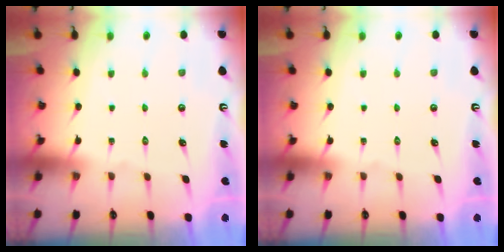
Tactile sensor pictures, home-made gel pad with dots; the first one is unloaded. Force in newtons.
{"total": 0.0}